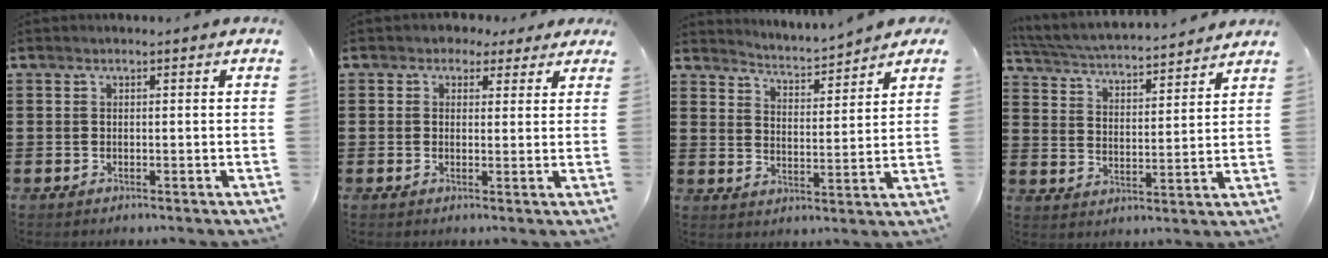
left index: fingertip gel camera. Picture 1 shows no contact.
{"total": 2.3, "force": [1.4, 1.7, 0.3], "torque": [-0.017, 0.011, 0.024]}
{"total": 3.2, "force": [3.2, -0.2, -0.1], "torque": [-0.019, -0.029, 0.049]}
{"total": 4.4, "force": [4.3, 0.0, 1.0], "torque": [-0.043, -0.030, 0.070]}